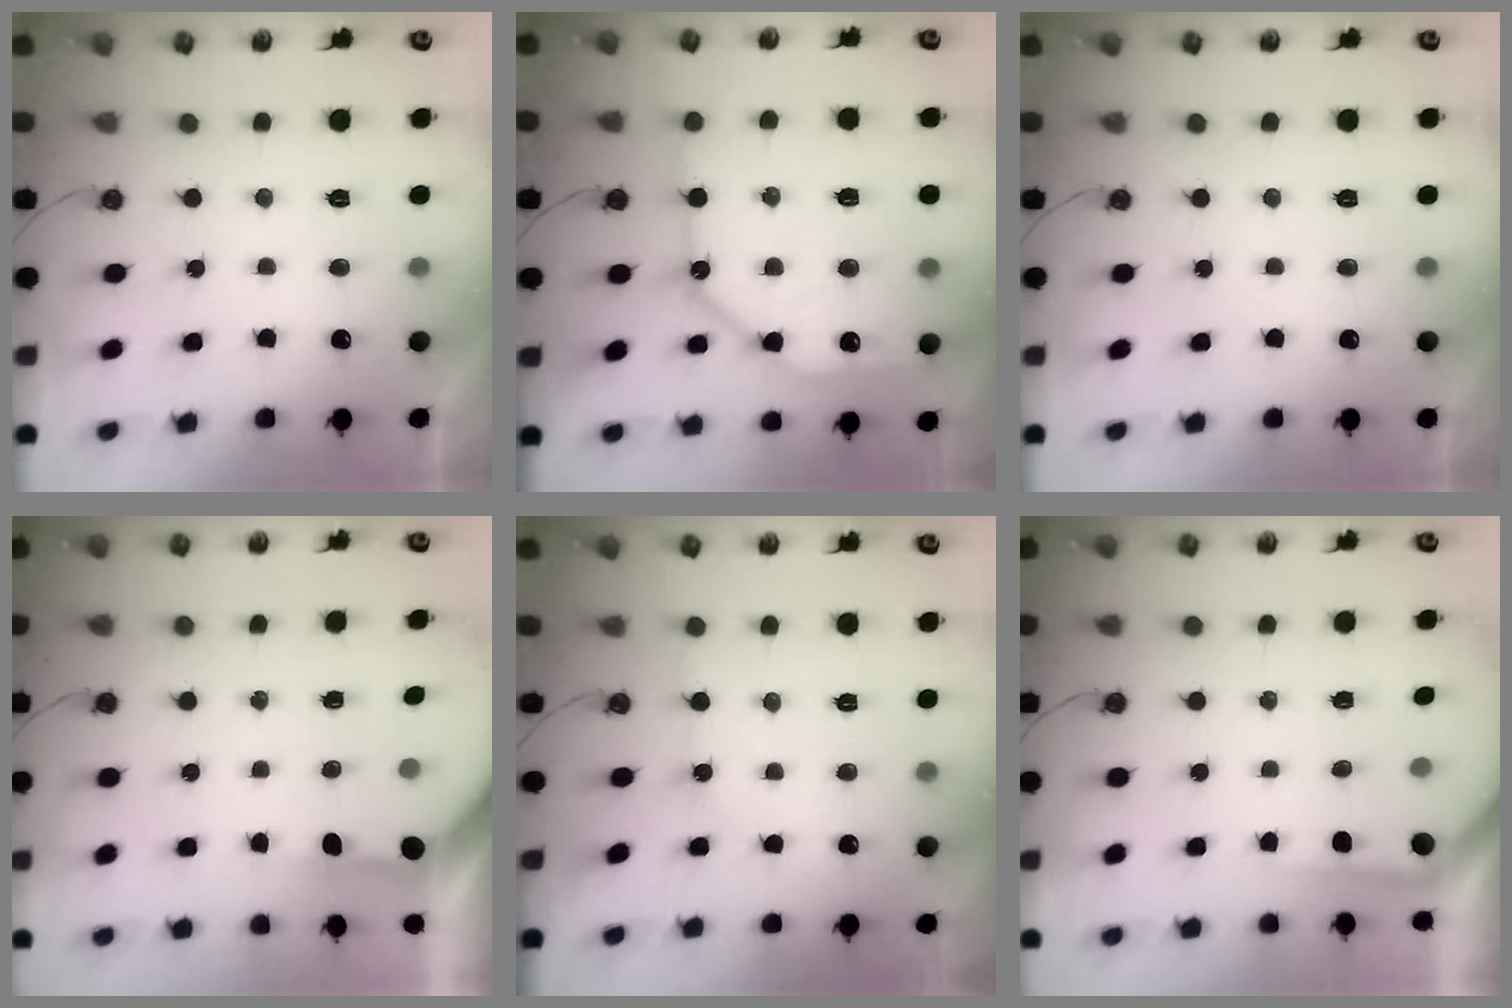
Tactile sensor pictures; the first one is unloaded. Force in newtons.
{"total": 15.5, "press": 15.4, "slide": 1.9}
{"total": 0.0}
{"total": 3.3, "press": 3.3, "slide": 0.3}
{"total": 2.9, "press": 2.9, "slide": 0.3}
{"total": 1.8, "press": 1.8, "slide": 0.3}